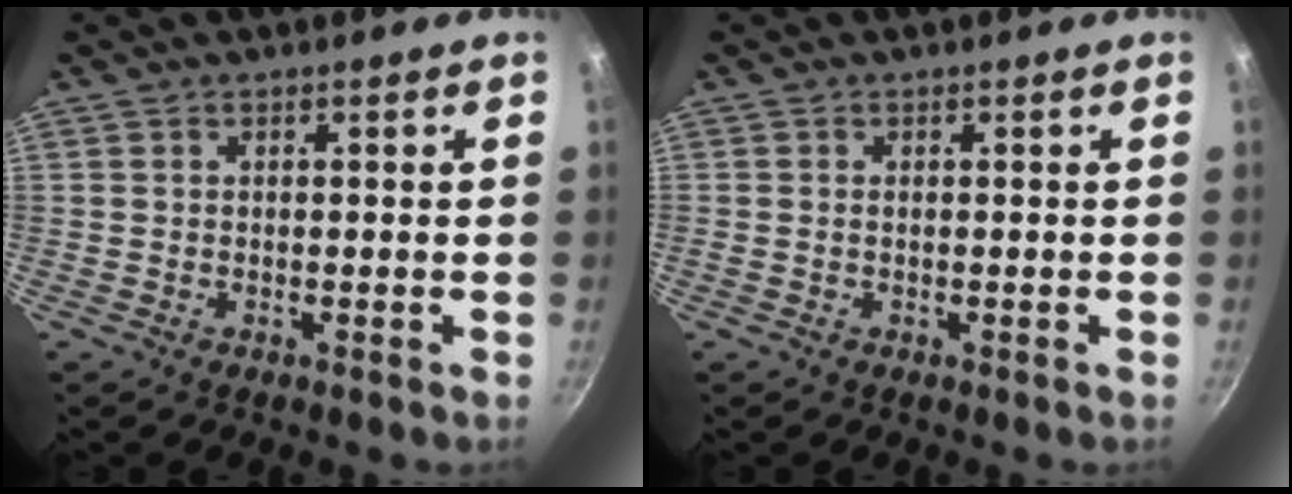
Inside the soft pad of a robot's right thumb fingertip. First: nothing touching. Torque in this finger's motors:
{"motor_torque": [-0.01, 0.02, 0.53, 0.00, -0.06]}